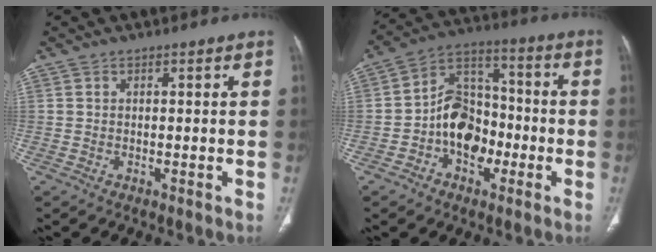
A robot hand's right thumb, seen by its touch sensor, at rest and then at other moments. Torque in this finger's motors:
{"motor_torque": [2.83, 2.17, 1.26, -1.05, 0.12]}